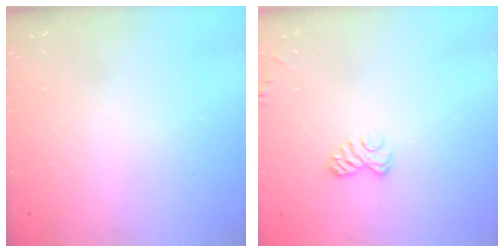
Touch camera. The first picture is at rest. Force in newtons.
{"total": 6.1, "press": 5.9, "slide": 1.4}